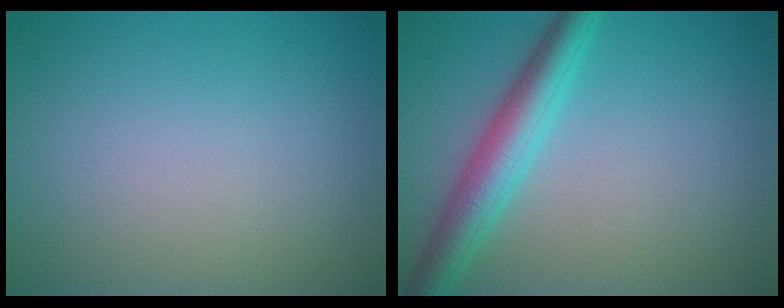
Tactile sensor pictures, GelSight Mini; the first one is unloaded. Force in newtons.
{"total": 4.6, "press": 4.6, "slide": 0.2}